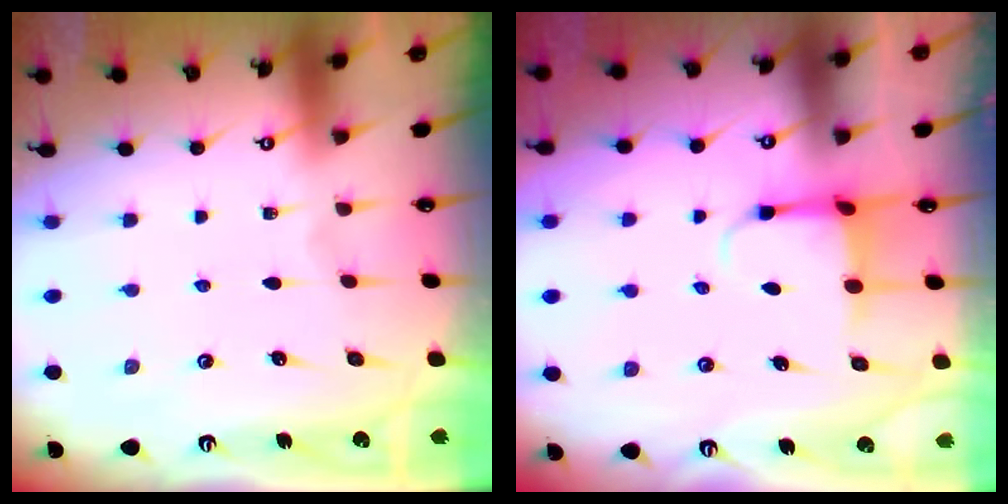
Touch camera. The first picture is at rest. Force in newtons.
{"total": 3.9, "press": 3.7, "slide": 1.3}